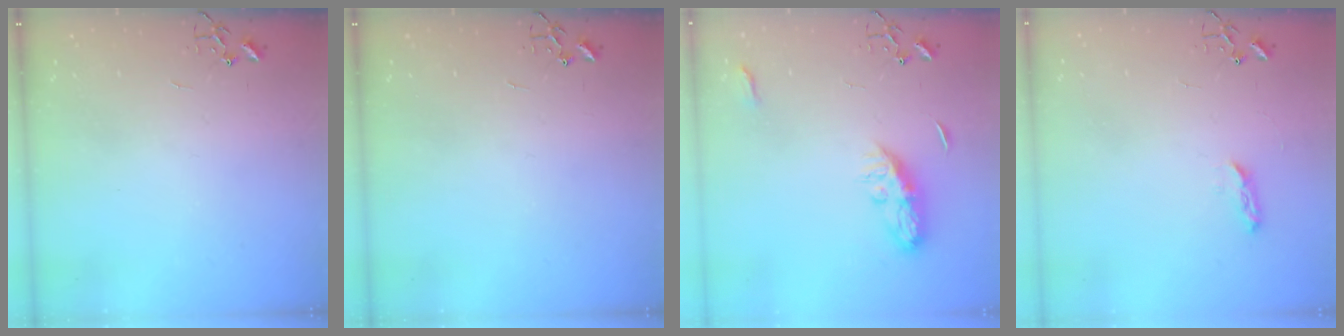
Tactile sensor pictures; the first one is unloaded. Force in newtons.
{"total": 0.0}
{"total": 8.2, "press": 8.1, "slide": 0.6}
{"total": 5.3, "press": 5.2, "slide": 0.6}